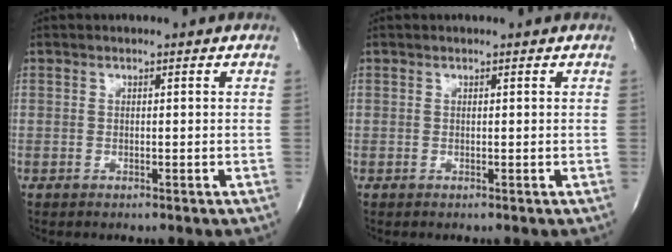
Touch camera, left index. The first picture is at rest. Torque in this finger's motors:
{"motor_torque": [0.24, -0.18, -0.08, -0.01]}